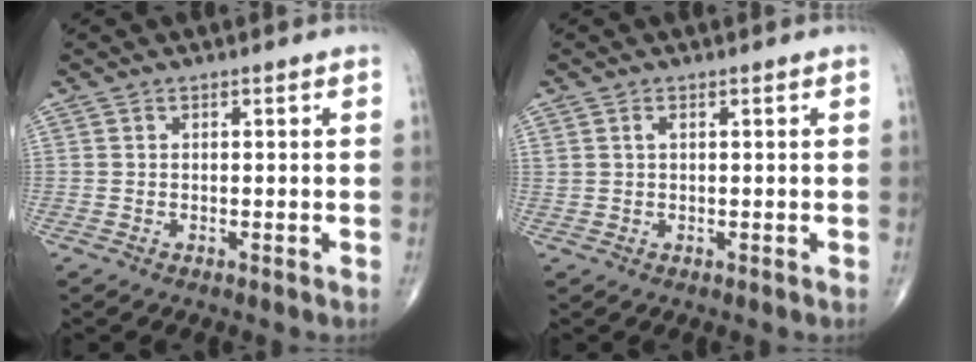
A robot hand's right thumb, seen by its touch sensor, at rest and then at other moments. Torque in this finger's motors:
{"motor_torque": [0.03, -0.12, 0.21, 0.11, -0.02]}